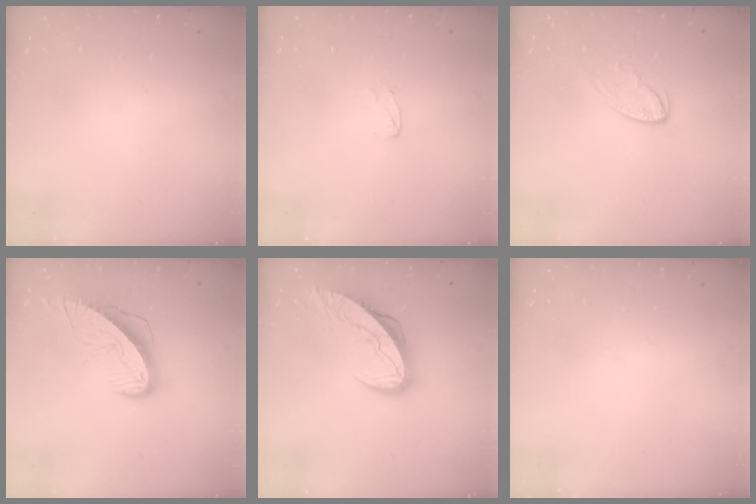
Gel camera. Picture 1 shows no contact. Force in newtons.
{"total": 3.7, "press": 3.7, "slide": 0.3}
{"total": 6.6, "press": 6.6, "slide": 0.3}
{"total": 9.8, "press": 9.7, "slide": 0.9}
{"total": 11.7, "press": 11.6, "slide": 1.3}
{"total": 0.0}